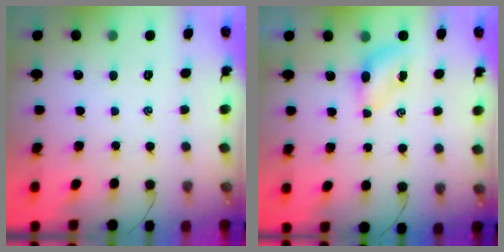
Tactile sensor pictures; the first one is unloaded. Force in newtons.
{"total": 4.2, "press": 4.0, "slide": 1.1}